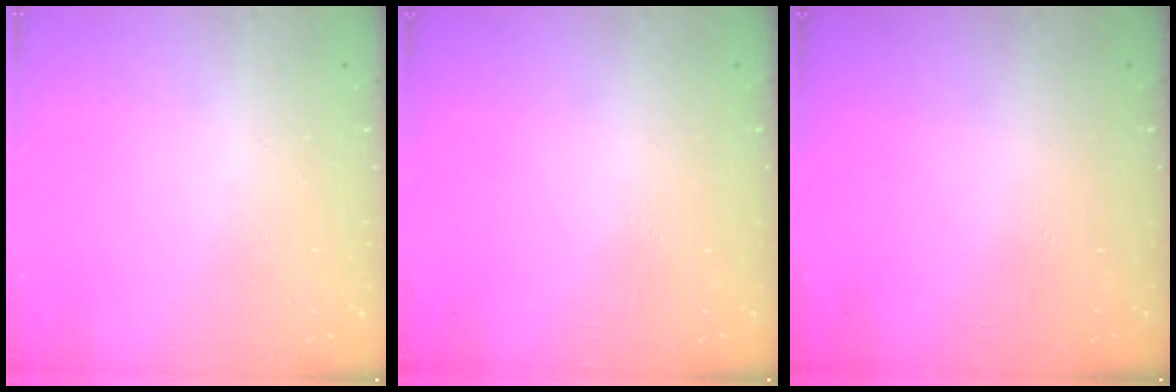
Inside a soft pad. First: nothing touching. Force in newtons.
{"total": 0.0}
{"total": 0.0}